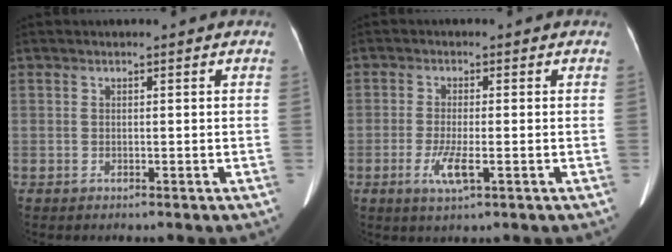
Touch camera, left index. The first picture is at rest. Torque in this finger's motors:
{"motor_torque": [0.38, 0.12, 0.16, 0.02]}